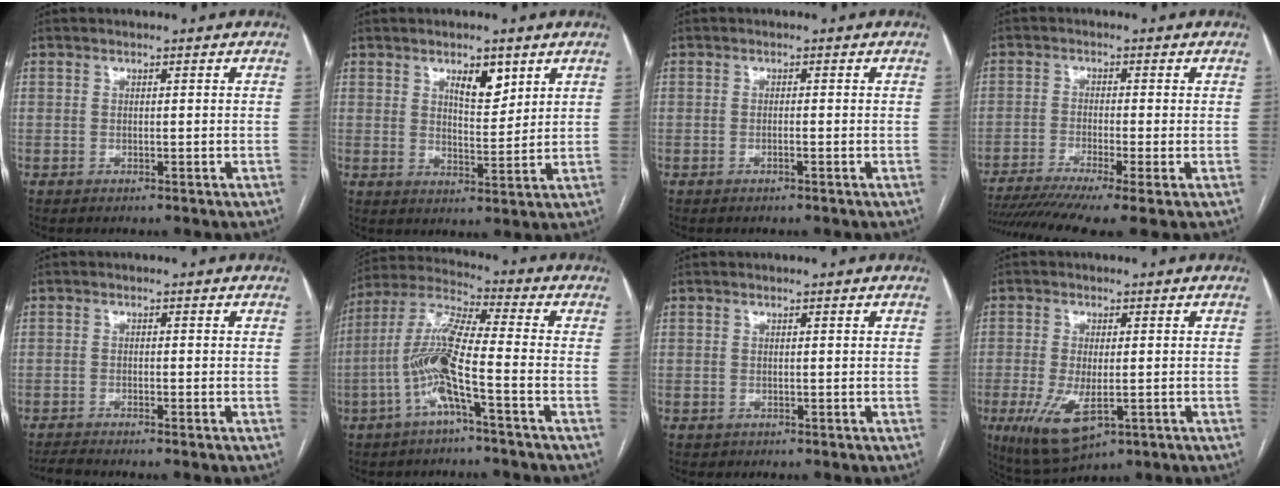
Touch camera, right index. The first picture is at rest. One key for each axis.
{"total": 5.3, "fx": 3.0, "fy": 1.9, "fz": 3.8, "tx": -0.063, "ty": -0.003, "tz": 0.051}
{"total": 0.7, "fx": -0.4, "fy": 0.0, "fz": 0.7, "tx": -0.013, "ty": 0.001, "tz": -0.005}
{"total": 12.3, "fx": -8.9, "fy": 0.3, "fz": 8.6, "tx": -0.148, "ty": -0.020, "tz": -0.144}
{"total": 2.4, "fx": -2.2, "fy": -0.5, "fz": 1.0, "tx": -0.023, "ty": -0.004, "tz": -0.041}
{"total": 10.7, "fx": -3.6, "fy": 0.2, "fz": 10.1, "tx": -0.214, "ty": 0.012, "tz": -0.078}
{"total": 0.0}
{"total": 8.7, "fx": -2.8, "fy": 3.4, "fz": 7.5, "tx": -0.146, "ty": -0.022, "tz": -0.035}